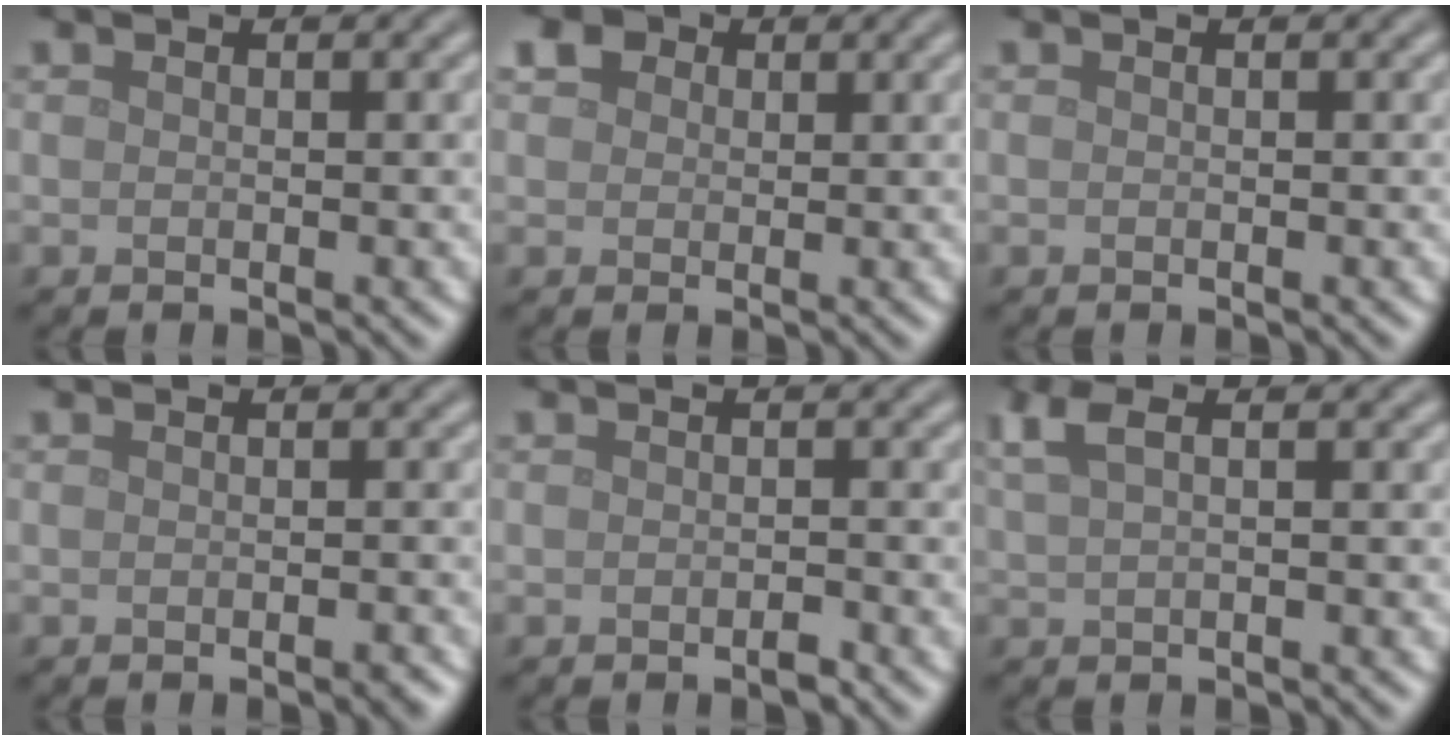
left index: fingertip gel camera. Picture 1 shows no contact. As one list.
[{"total": 3.5, "force": [1.7, 2.6, 1.6], "torque": [-0.037, 0.011, 0.014]}, {"total": 0.0}, {"total": 0.8, "force": [-0.5, 0.1, 0.7], "torque": [-0.008, -0.001, -0.007]}, {"total": 0.8, "force": [-0.5, 0.2, 0.5], "torque": [-0.008, 0.001, -0.007]}, {"total": 2.6, "force": [1.3, 0.9, 2.2], "torque": [-0.045, 0.007, 0.026]}]